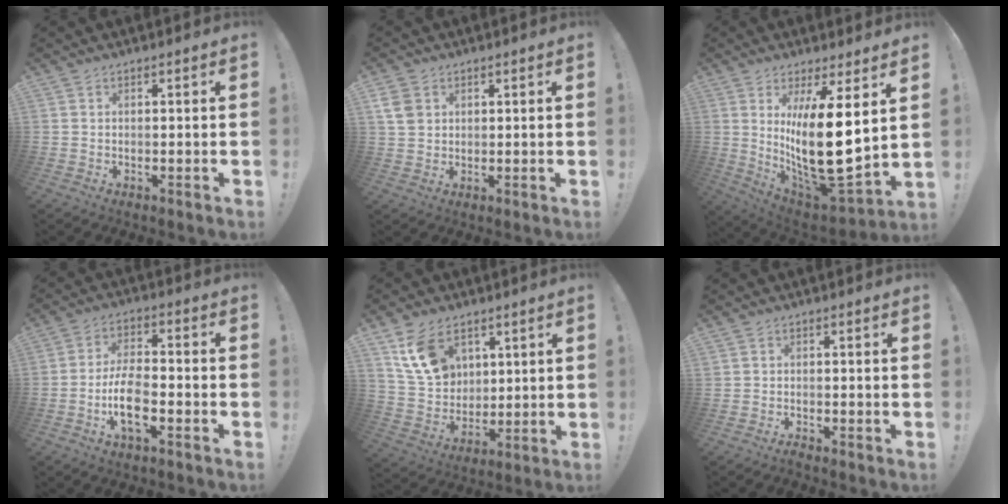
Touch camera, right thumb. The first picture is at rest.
{"total": 6.0, "force": [2.2, 4.9, 2.8], "torque": [-0.055, 0.000, 0.046]}
{"total": 21.5, "force": [4.2, 7.4, 19.7], "torque": [-0.345, -0.064, 0.075]}
{"total": 10.8, "force": [-4.2, 4.6, 8.8], "torque": [-0.189, 0.008, -0.073]}
{"total": 13.8, "force": [7.3, 9.5, 6.8], "torque": [-0.120, -0.025, 0.148]}
{"total": 1.5, "force": [-1.5, -0.2, 0.3], "torque": [-0.011, 0.006, -0.026]}